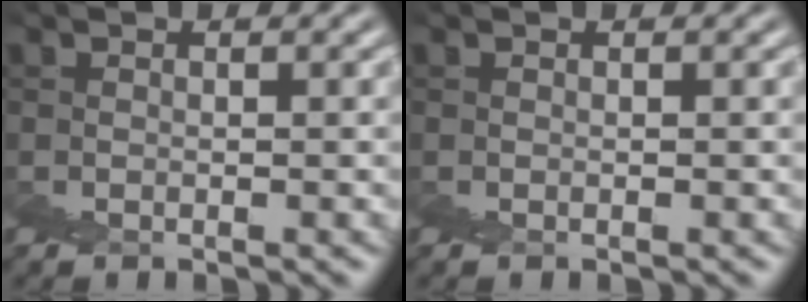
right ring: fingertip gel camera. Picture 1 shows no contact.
{"total": 0.0}